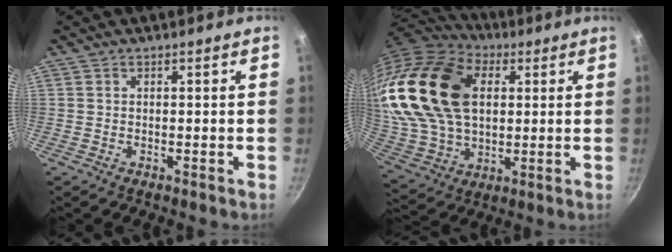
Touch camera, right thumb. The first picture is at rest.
{"total": 26.2, "force": [7.0, 16.9, 18.8], "torque": [-0.356, -0.008, 0.133]}